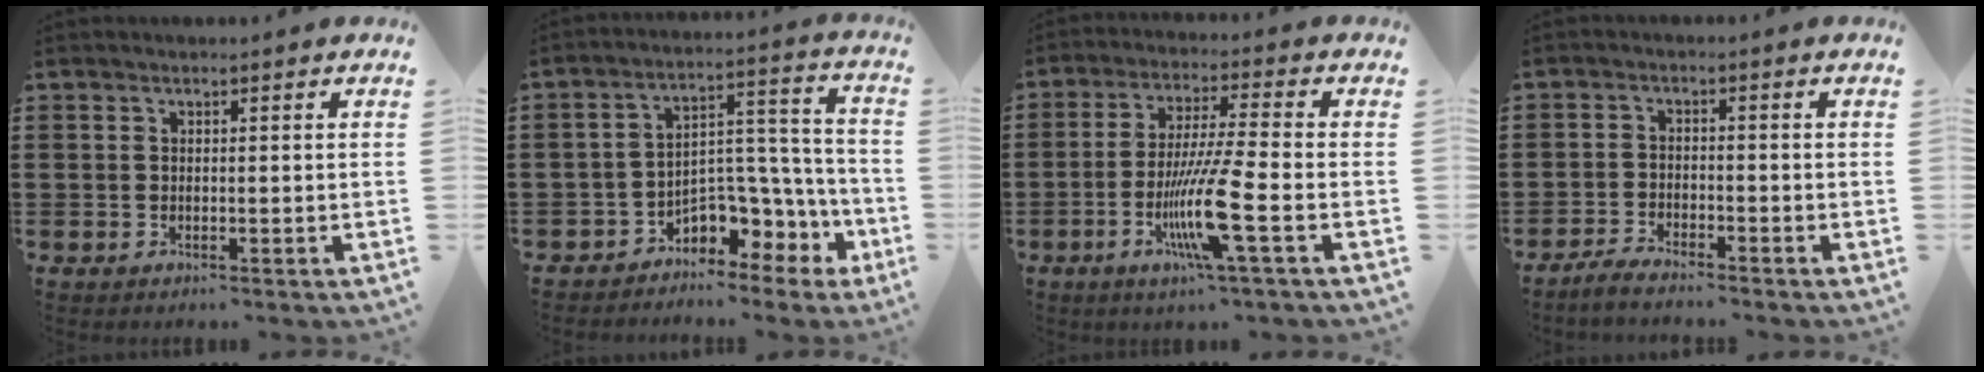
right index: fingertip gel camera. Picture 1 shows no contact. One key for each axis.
{"total": 5.7, "fx": -2.6, "fy": 4.5, "fz": 2.5, "tx": -0.055, "ty": -0.012, "tz": -0.045}
{"total": 10.9, "fx": -3.8, "fy": 0.4, "fz": 10.2, "tx": -0.210, "ty": -0.019, "tz": -0.077}
{"total": 2.4, "fx": -2.3, "fy": 0.0, "fz": 0.4, "tx": -0.011, "ty": 0.004, "tz": -0.048}